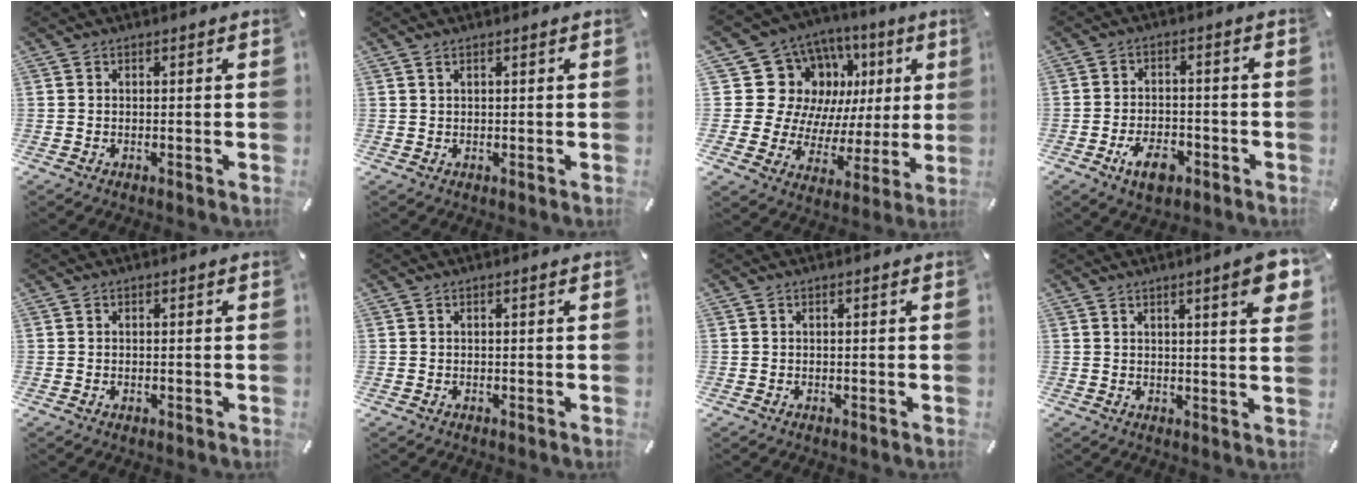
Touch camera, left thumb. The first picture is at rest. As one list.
[{"total": 1.0, "force": [0.5, 0.4, 0.8], "torque": [-0.015, 0.002, 0.009]}, {"total": 17.8, "force": [7.2, 14.7, 7.1], "torque": [-0.105, -0.065, 0.164]}, {"total": 7.3, "force": [-3.7, 4.2, 4.6], "torque": [-0.087, 0.012, -0.070]}, {"total": 0.6, "force": [0.0, 0.5, 0.2], "torque": [-0.003, 0.004, -0.002]}, {"total": 0.0}, {"total": 0.0}, {"total": 7.6, "force": [3.7, 1.3, 6.5], "torque": [-0.095, -0.016, 0.056]}]